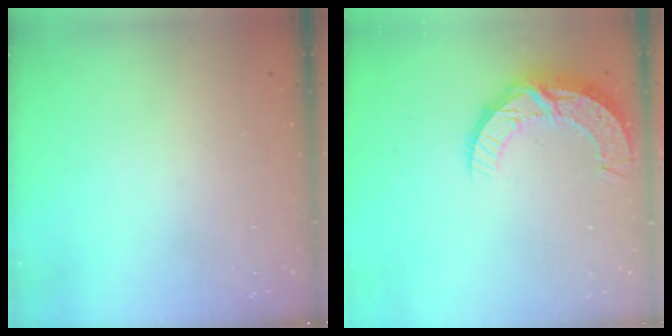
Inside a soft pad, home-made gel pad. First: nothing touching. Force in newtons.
{"total": 10.2, "press": 10.2, "slide": 0.8}